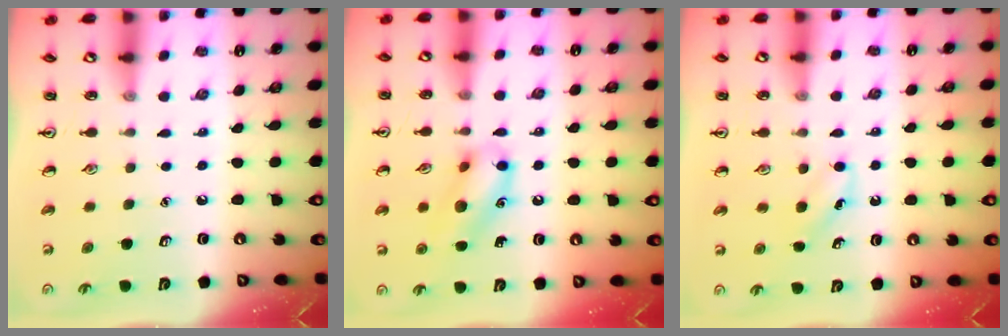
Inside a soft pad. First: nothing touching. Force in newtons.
{"total": 12.1, "press": 12.0, "slide": 1.8}
{"total": 3.9, "press": 3.6, "slide": 1.5}